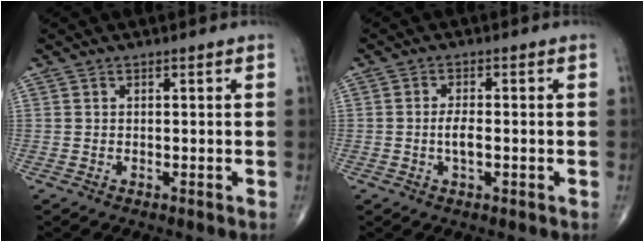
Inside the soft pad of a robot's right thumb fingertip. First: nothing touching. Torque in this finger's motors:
{"motor_torque": [2.23, 1.98, 1.38, -1.40, 0.29]}